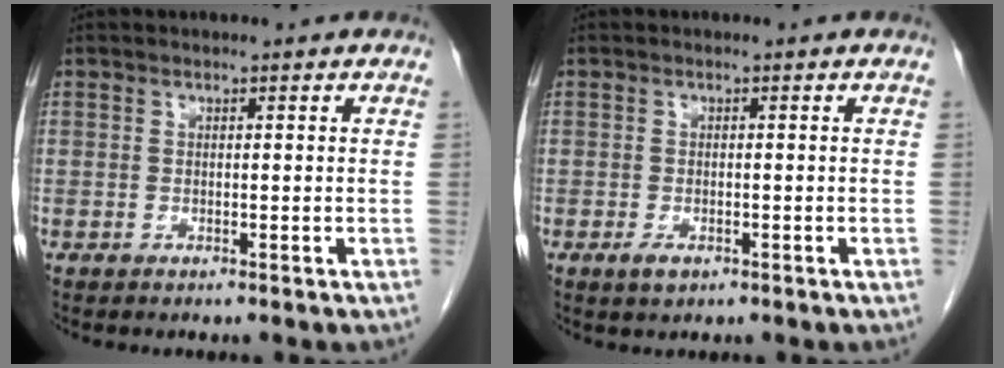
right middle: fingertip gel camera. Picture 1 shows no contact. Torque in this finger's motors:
{"motor_torque": [0.47, -0.16, 0.12, 0.03]}